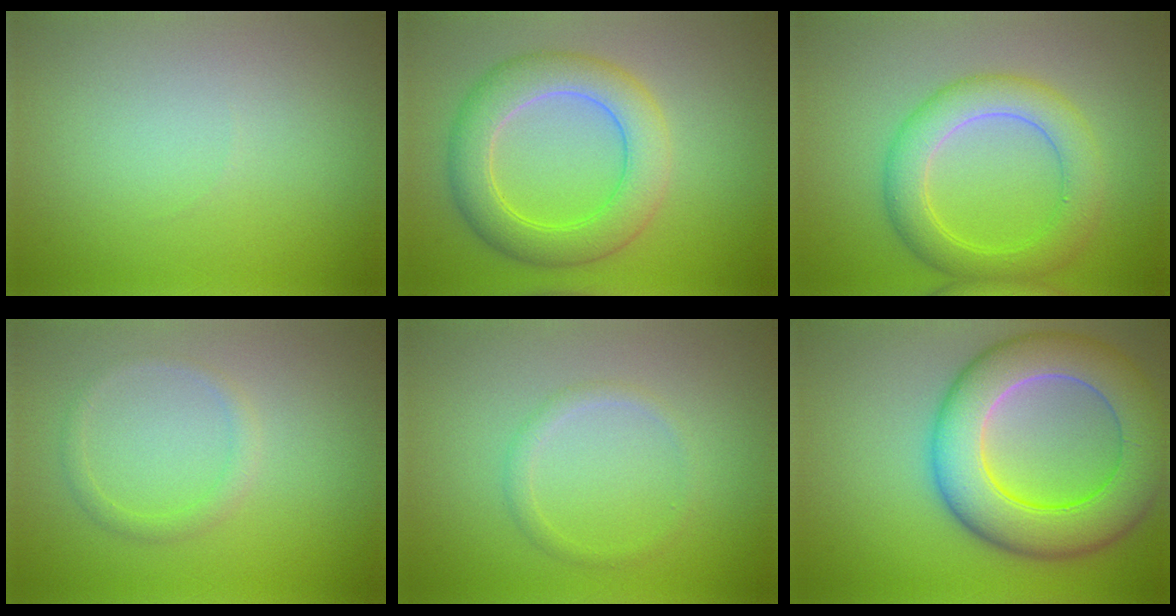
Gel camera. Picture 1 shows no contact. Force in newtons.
{"total": 6.0, "press": 6.0, "slide": 0.2}
{"total": 5.1, "press": 5.1, "slide": 0.2}
{"total": 1.4, "press": 1.4, "slide": 0.1}
{"total": 1.3, "press": 1.3, "slide": 0.1}
{"total": 10.4, "press": 10.4, "slide": 0.7}